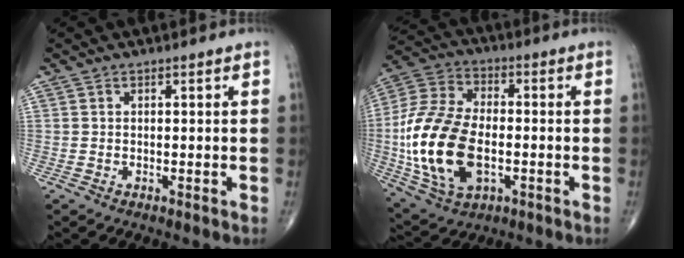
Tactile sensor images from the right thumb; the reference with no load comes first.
{"total": 20.7, "force": [-3.2, 12.1, 16.5], "torque": [-0.341, 0.006, -0.055]}